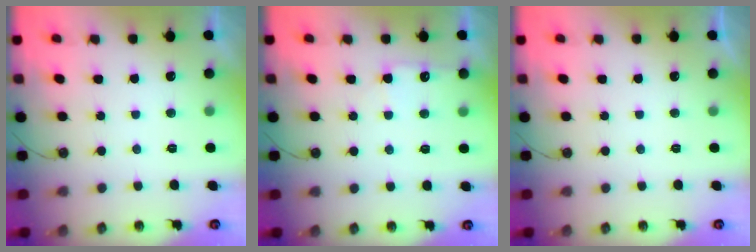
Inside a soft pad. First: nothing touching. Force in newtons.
{"total": 7.3, "press": 7.3, "slide": 0.7}
{"total": 0.0}